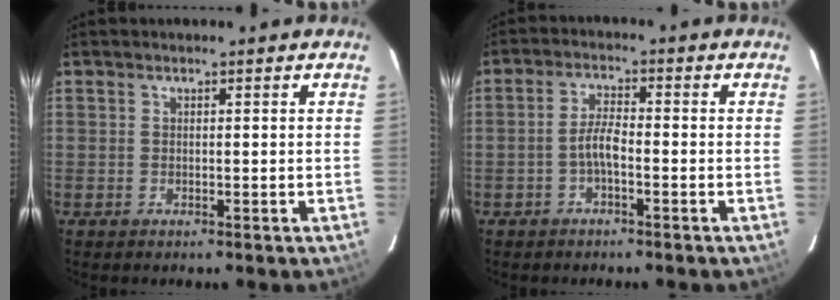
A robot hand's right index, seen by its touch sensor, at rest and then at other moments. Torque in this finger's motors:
{"motor_torque": [0.34, -0.25, 0.21, 0.08]}